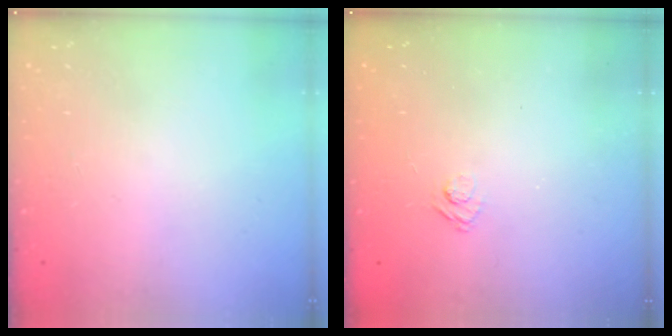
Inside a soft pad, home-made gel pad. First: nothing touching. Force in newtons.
{"total": 4.1, "press": 3.9, "slide": 1.3}